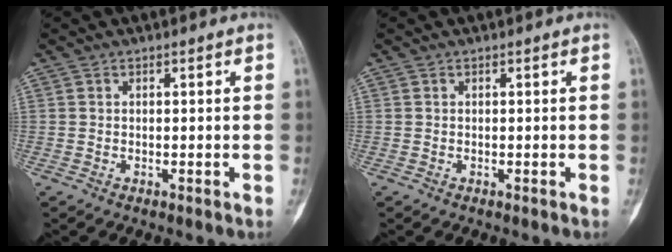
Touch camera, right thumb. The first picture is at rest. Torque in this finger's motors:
{"motor_torque": [0.00, 0.00, 0.01, -0.01, 0.00]}